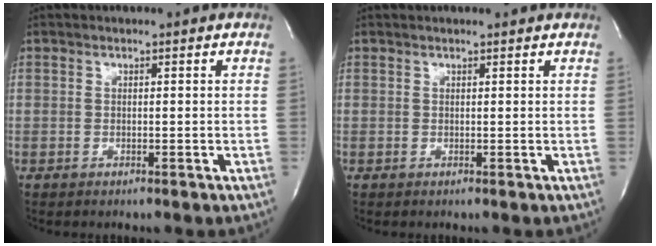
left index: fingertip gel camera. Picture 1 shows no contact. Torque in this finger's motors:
{"motor_torque": [0.28, -0.21, -0.04, -0.01]}